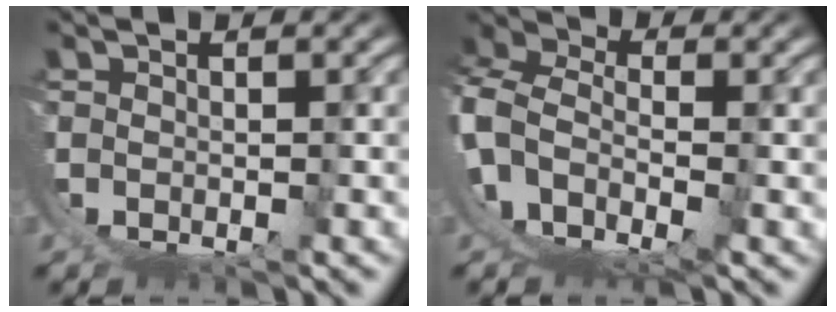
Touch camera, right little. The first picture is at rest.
{"total": 10.3, "force": [-1.3, 8.1, 6.2], "torque": [-0.156, -0.029, -0.026]}